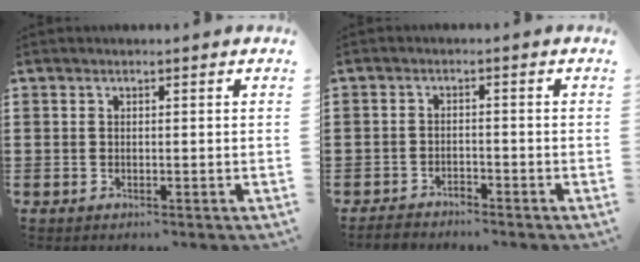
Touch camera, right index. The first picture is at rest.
{"total": 1.9, "force": [-1.9, 0.2, -0.1], "torque": [-0.005, 0.002, -0.041]}